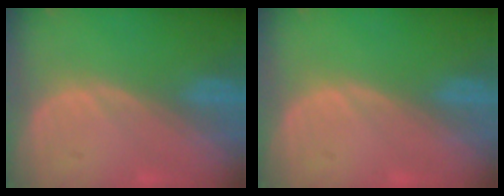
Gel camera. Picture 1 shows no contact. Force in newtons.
{"total": 0.0}